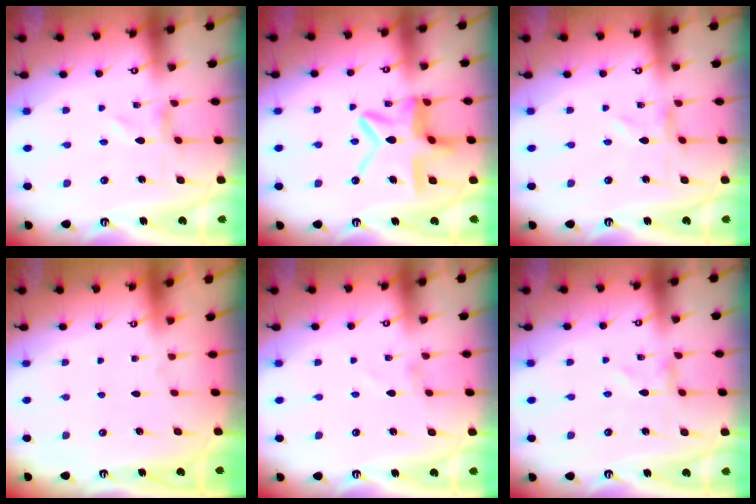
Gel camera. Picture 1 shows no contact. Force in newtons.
{"total": 13.8, "press": 13.8, "slide": 1.3}
{"total": 0.0}
{"total": 1.6, "press": 1.6, "slide": 0.1}
{"total": 1.4, "press": 1.4, "slide": 0.0}
{"total": 0.0}